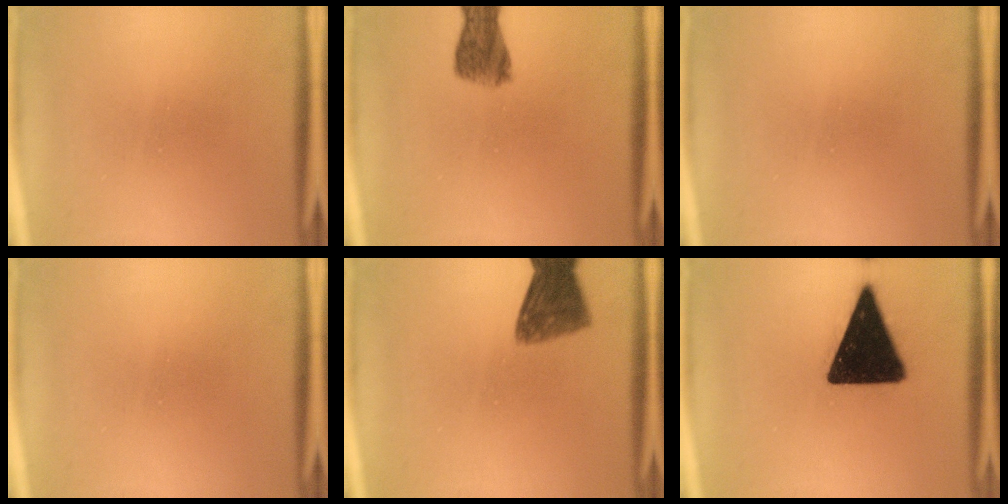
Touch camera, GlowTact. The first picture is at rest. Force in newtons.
{"total": 5.6}
{"total": 0.0}
{"total": 0.0}
{"total": 7.8}
{"total": 18.8}